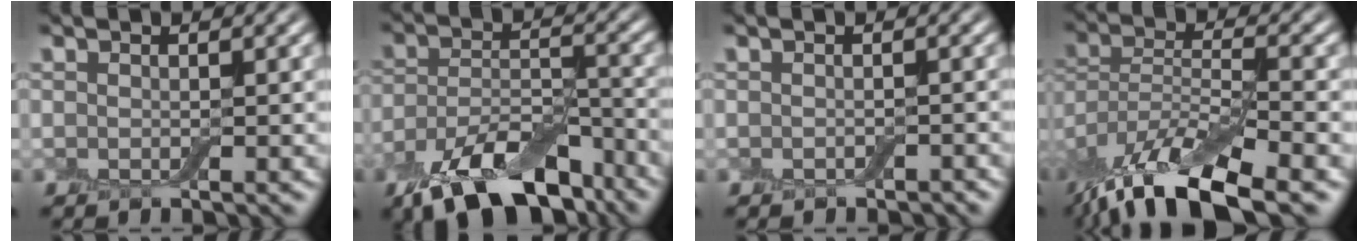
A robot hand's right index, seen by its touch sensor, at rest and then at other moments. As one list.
[{"total": 10.5, "force": [-7.3, 4.8, 6.0], "torque": [-0.110, -0.014, -0.123]}, {"total": 0.7, "force": [-0.6, 0.4, 0.2], "torque": [-0.003, -0.005, -0.008]}, {"total": 12.0, "force": [-8.5, 3.4, 7.8], "torque": [-0.139, -0.001, -0.163]}]